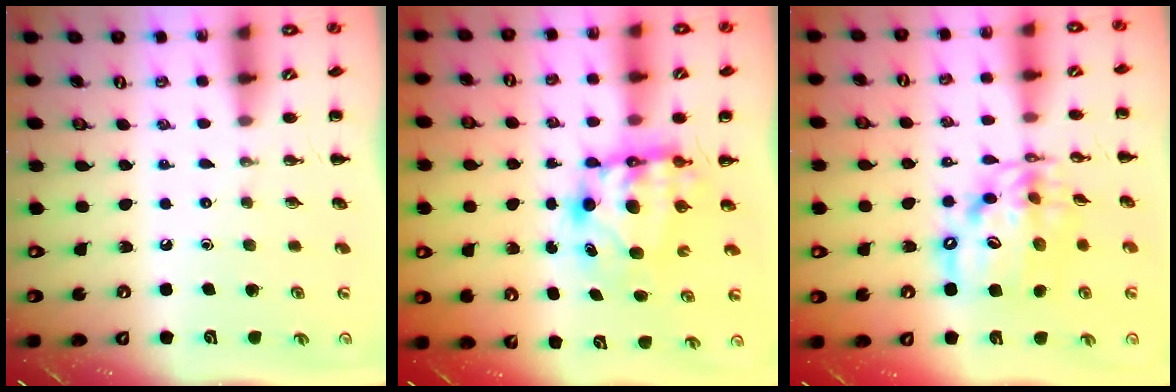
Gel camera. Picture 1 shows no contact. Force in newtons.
{"total": 8.1, "press": 7.9, "slide": 1.8}
{"total": 14.3, "press": 13.7, "slide": 3.8}